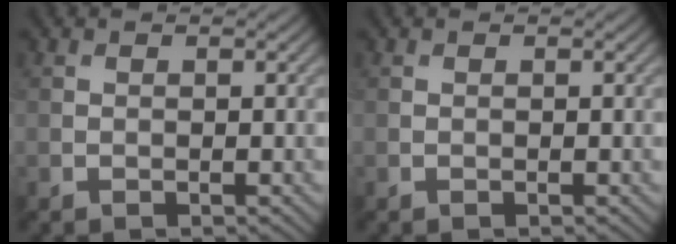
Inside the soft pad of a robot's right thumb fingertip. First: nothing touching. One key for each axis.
{"total": 0.0}